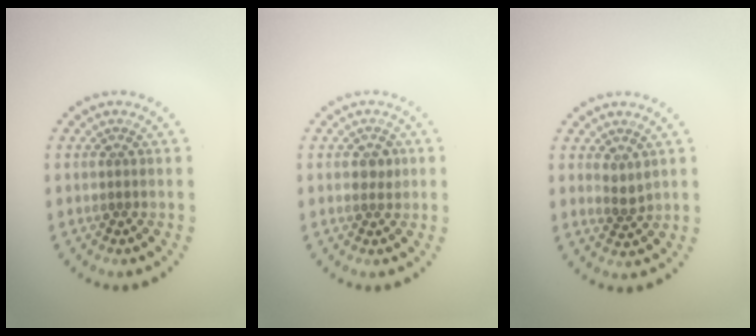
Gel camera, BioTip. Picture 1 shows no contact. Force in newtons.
{"total": 1.5, "press": 1.5, "slide": 0.3}
{"total": 1.2, "press": 1.0, "slide": 0.7}